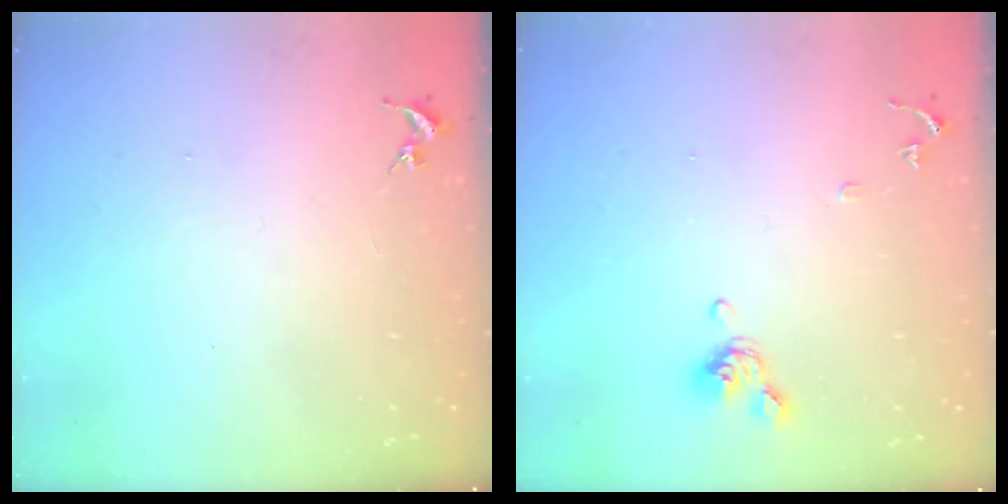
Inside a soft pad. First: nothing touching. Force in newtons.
{"total": 8.5, "press": 8.4, "slide": 1.4}